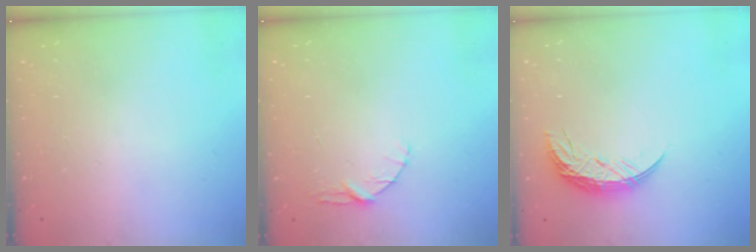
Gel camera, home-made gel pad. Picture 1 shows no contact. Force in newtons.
{"total": 4.0, "press": 3.9, "slide": 0.4}
{"total": 8.2, "press": 8.2, "slide": 0.8}